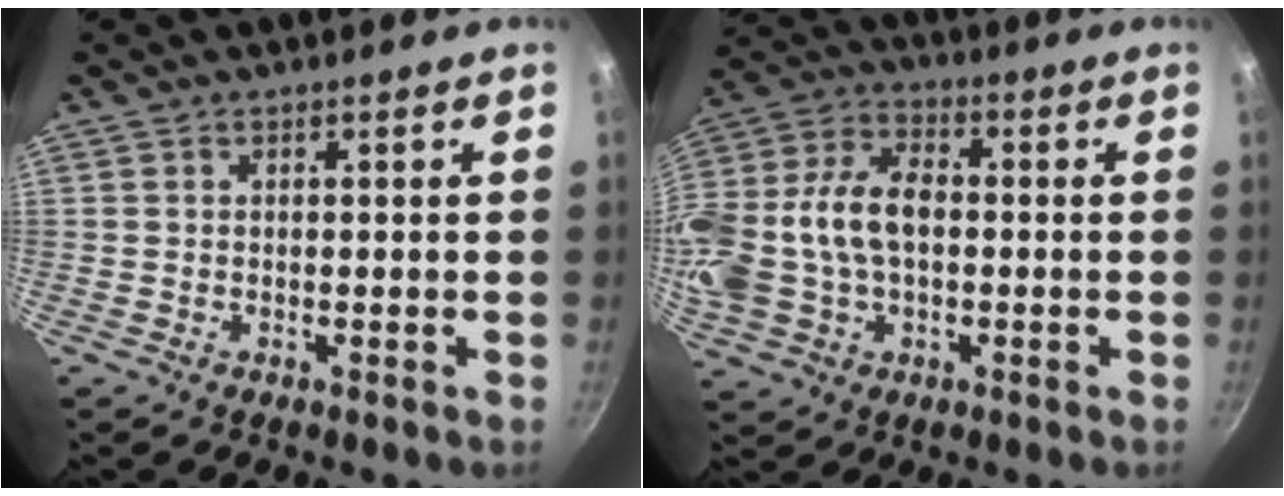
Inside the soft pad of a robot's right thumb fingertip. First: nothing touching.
{"total": 19.7, "force": [-0.8, 12.9, 14.8], "torque": [-0.335, 0.024, -0.012]}